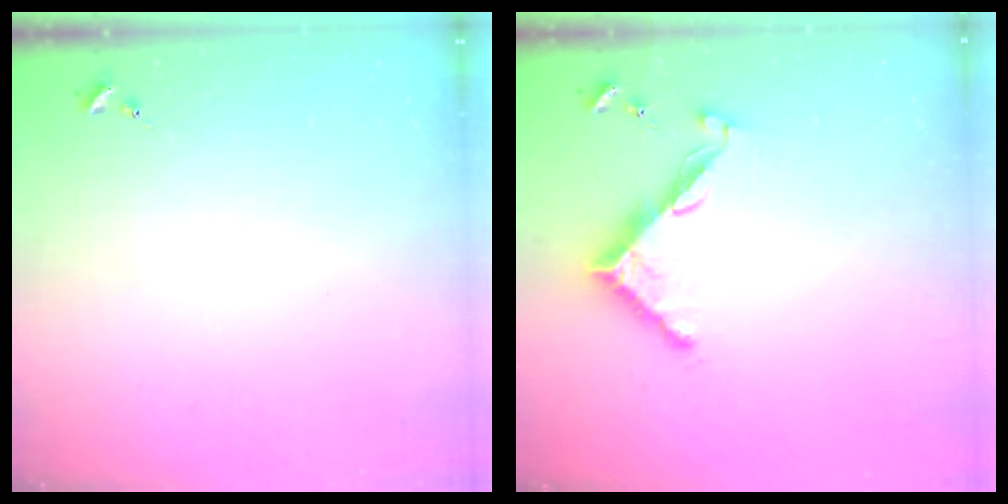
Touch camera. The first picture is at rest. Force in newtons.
{"total": 8.7, "press": 8.7, "slide": 0.6}